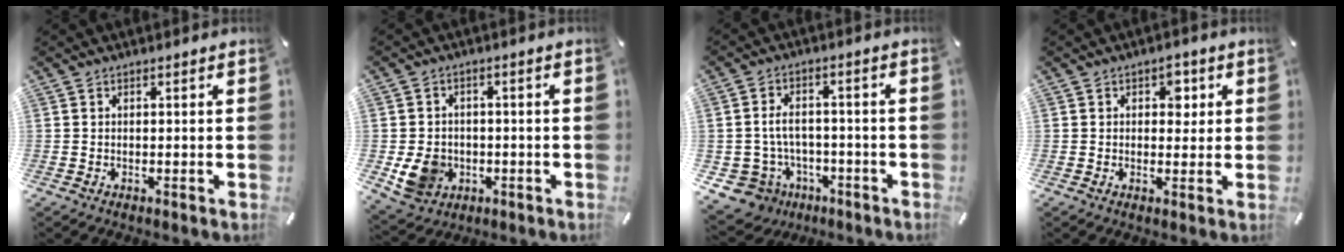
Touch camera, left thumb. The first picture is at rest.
{"total": 8.4, "force": [-1.7, 7.4, 3.7], "torque": [-0.084, 0.012, -0.030]}
{"total": 8.1, "force": [-1.3, 7.4, 3.0], "torque": [-0.095, 0.007, -0.020]}
{"total": 3.8, "force": [1.1, 2.8, 2.3], "torque": [-0.011, -0.008, 0.007]}